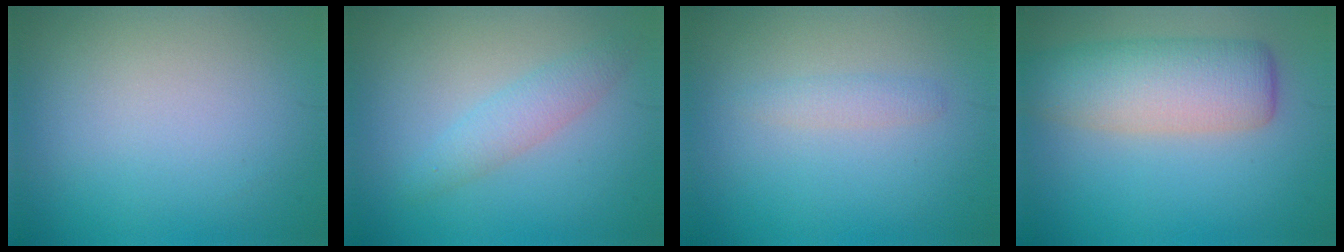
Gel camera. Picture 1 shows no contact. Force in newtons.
{"total": 2.4, "press": 2.4, "slide": 0.1}
{"total": 1.3, "press": 1.3, "slide": 0.1}
{"total": 6.8, "press": 6.8, "slide": 0.3}